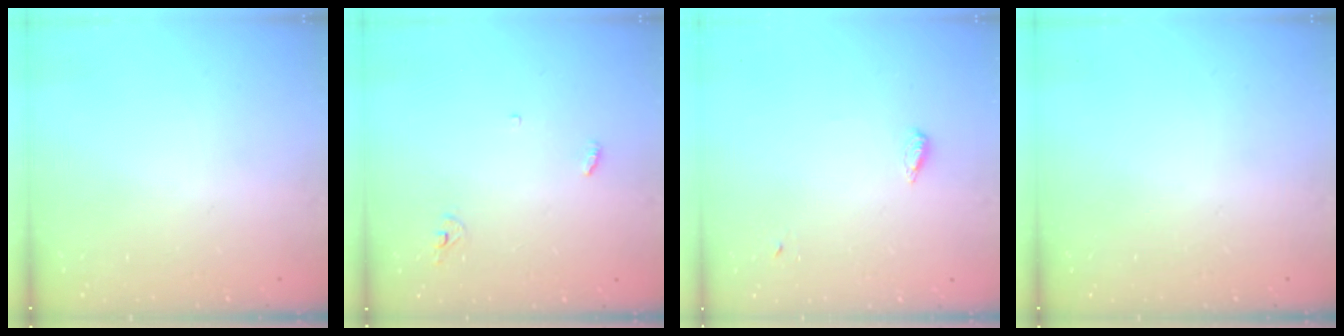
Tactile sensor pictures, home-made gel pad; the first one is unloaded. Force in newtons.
{"total": 3.1, "press": 3.1, "slide": 0.2}
{"total": 3.1, "press": 3.0, "slide": 0.7}
{"total": 0.0}